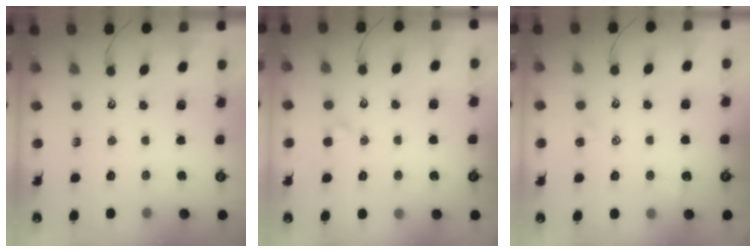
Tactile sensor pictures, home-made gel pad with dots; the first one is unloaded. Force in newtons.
{"total": 1.3, "press": 1.2, "slide": 0.4}
{"total": 0.8, "press": 0.5, "slide": 0.5}